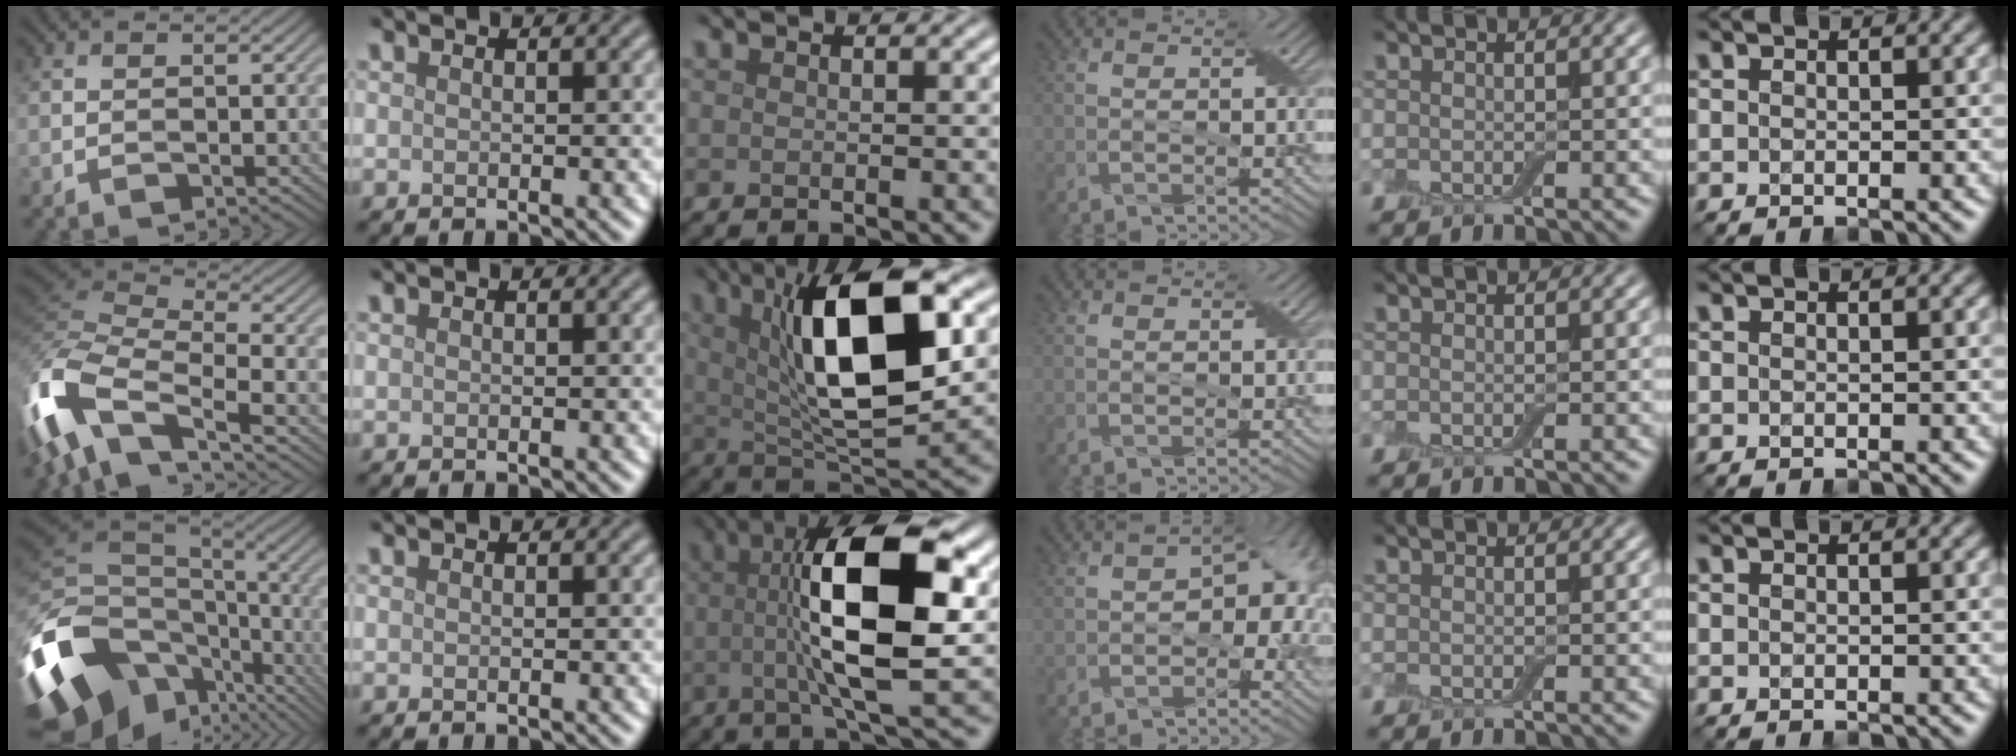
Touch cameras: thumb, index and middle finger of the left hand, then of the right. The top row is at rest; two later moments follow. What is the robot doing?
{"motion": "open", "object": "airpods case & airpods"}